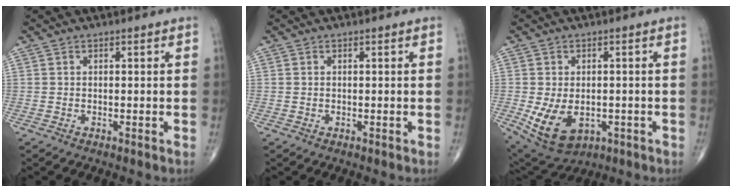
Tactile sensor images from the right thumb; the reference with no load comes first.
{"total": 0.0}
{"total": 10.2, "force": [-2.5, 6.8, 7.2], "torque": [-0.124, 0.000, -0.021]}